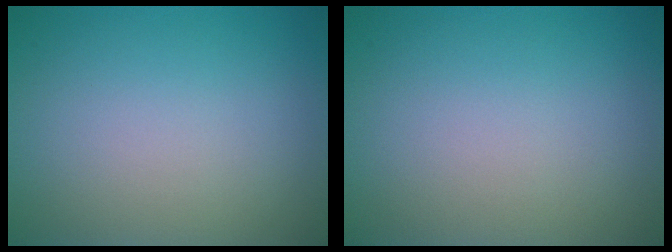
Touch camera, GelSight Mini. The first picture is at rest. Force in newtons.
{"total": 0.0}